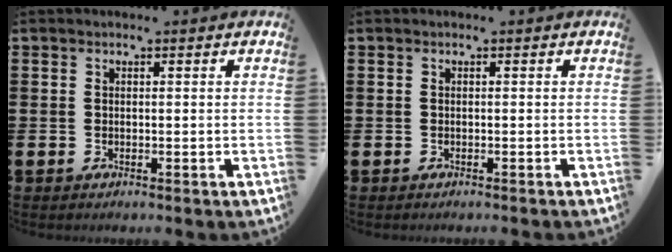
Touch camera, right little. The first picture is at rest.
{"total": 0.0}